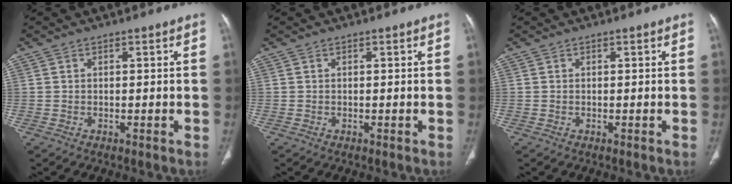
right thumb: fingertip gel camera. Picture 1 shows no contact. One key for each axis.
{"total": 0.0}
{"total": 0.0}